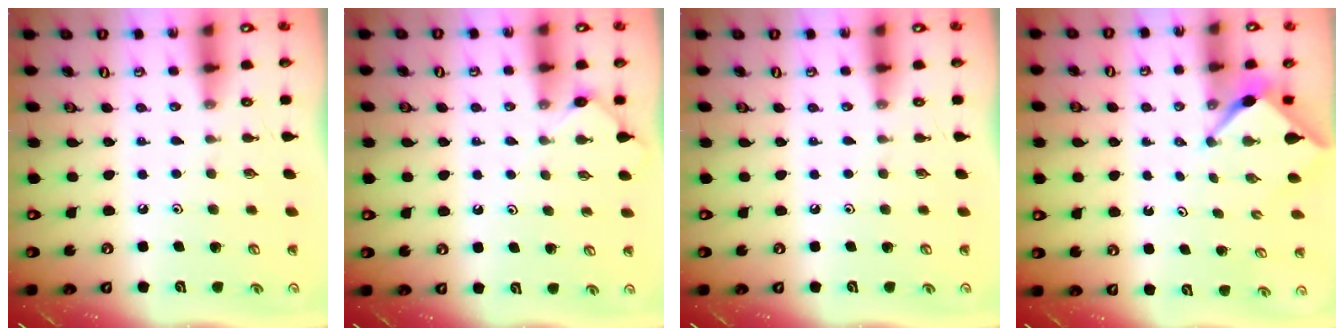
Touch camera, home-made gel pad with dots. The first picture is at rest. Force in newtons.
{"total": 3.0, "press": 3.0, "slide": 0.4}
{"total": 0.0}
{"total": 2.6, "press": 2.6, "slide": 0.3}